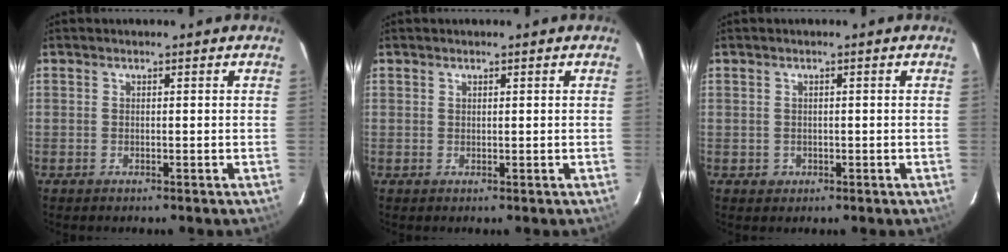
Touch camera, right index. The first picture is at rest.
{"total": 0.6, "force": [0.3, 0.5, 0.0], "torque": [0.001, 0.003, 0.005]}
{"total": 1.8, "force": [-0.2, 1.8, 0.2], "torque": [0.000, 0.003, 0.001]}